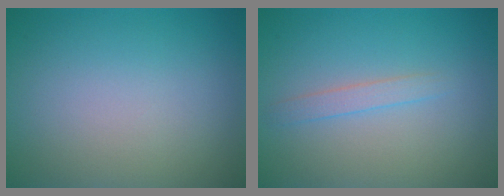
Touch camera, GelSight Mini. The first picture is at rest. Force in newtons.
{"total": 1.3, "press": 1.3, "slide": 0.1}